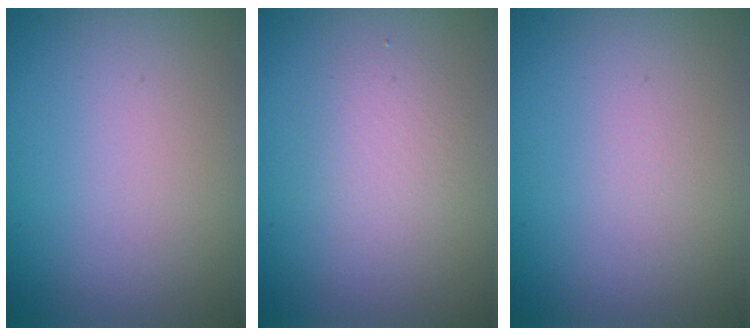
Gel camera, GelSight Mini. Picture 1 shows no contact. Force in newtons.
{"total": 1.9, "press": 1.9, "slide": 0.1}
{"total": 0.0}